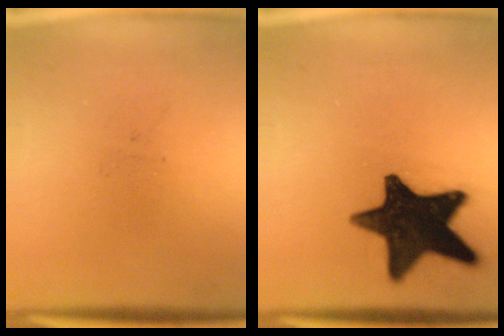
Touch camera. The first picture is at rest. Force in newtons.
{"total": 16.7}